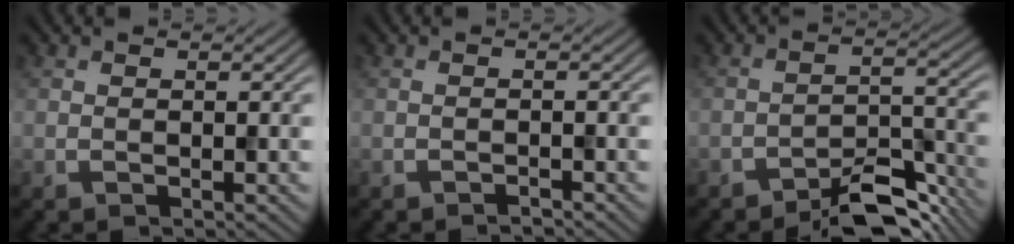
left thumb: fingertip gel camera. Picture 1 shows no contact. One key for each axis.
{"total": 0.8, "fx": -0.8, "fy": 0.1, "fz": 0.2, "tx": -0.001, "ty": 0.002, "tz": -0.016}
{"total": 6.7, "fx": -5.2, "fy": 2.1, "fz": 3.7, "tx": -0.050, "ty": 0.009, "tz": -0.087}